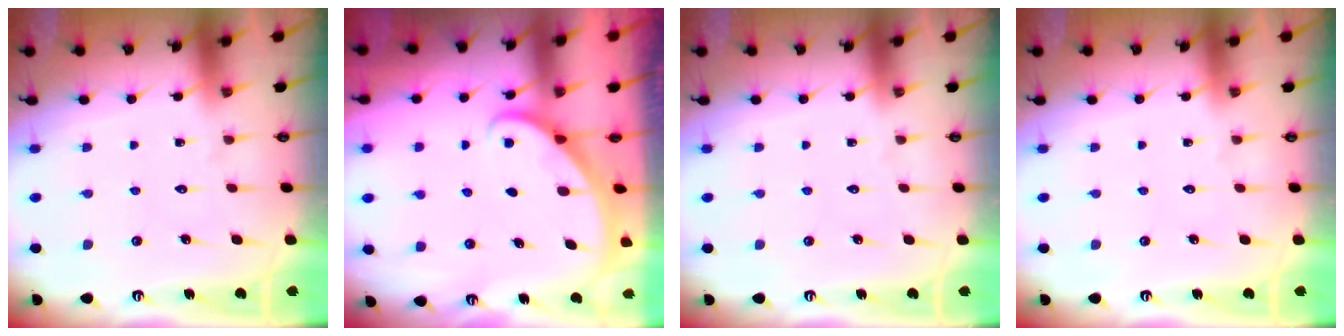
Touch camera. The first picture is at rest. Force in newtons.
{"total": 2.1, "press": 2.1, "slide": 0.1}
{"total": 0.0}
{"total": 0.0}